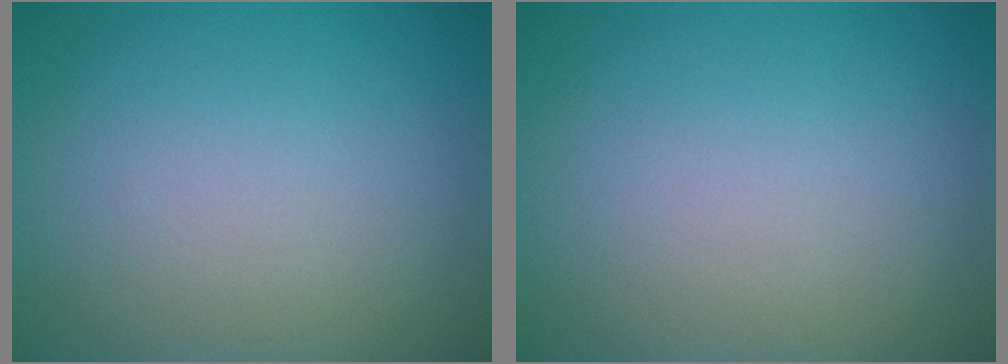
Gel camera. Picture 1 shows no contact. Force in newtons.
{"total": 0.0}